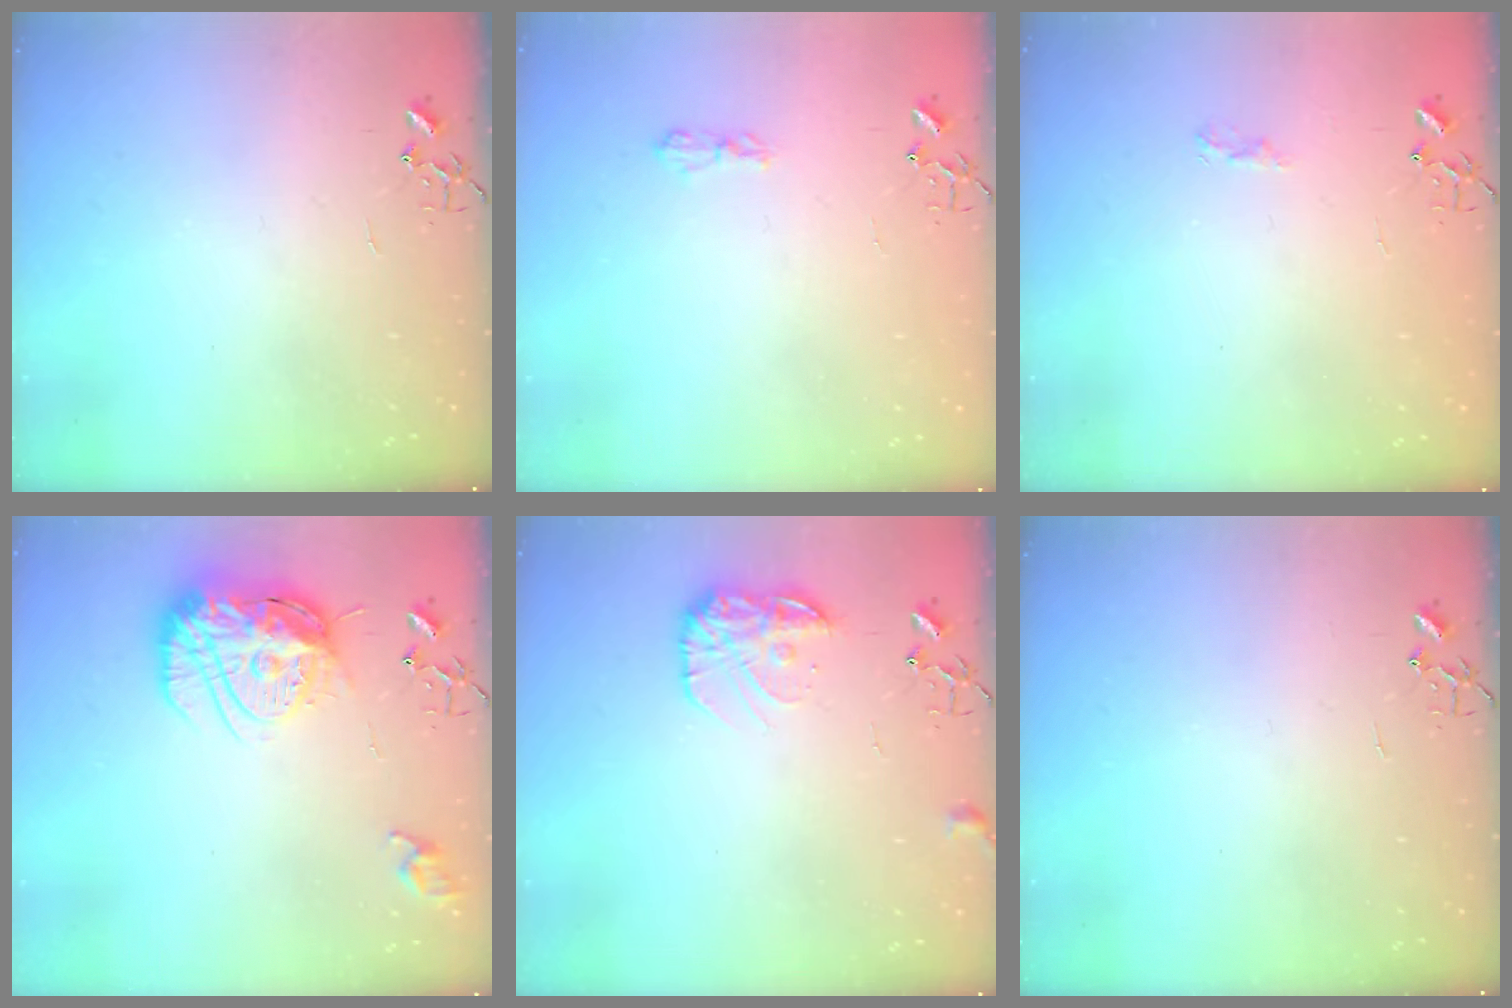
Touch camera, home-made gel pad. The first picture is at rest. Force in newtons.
{"total": 5.4, "press": 5.4, "slide": 0.7}
{"total": 5.6, "press": 5.6, "slide": 0.6}
{"total": 17.6, "press": 17.5, "slide": 1.6}
{"total": 11.9, "press": 11.9, "slide": 0.4}
{"total": 0.0}